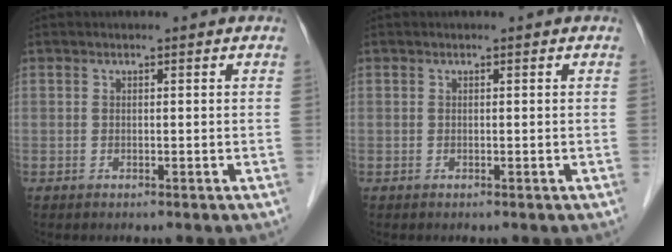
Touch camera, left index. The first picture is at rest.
{"total": 0.0}